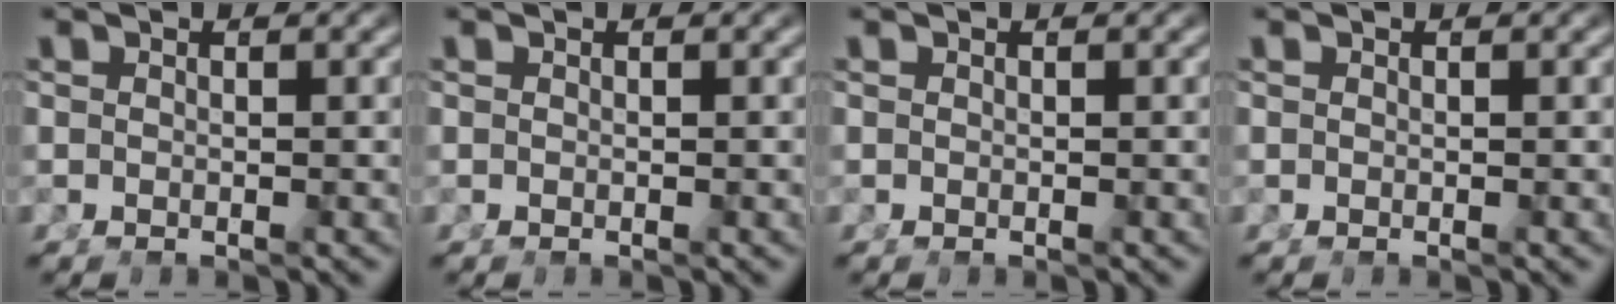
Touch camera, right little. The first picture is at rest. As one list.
[{"total": 0.0}, {"total": 0.0}, {"total": 0.0}]